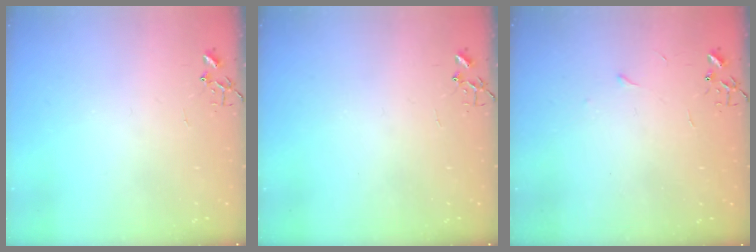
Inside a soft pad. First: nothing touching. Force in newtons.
{"total": 0.0}
{"total": 3.5, "press": 3.5, "slide": 0.4}